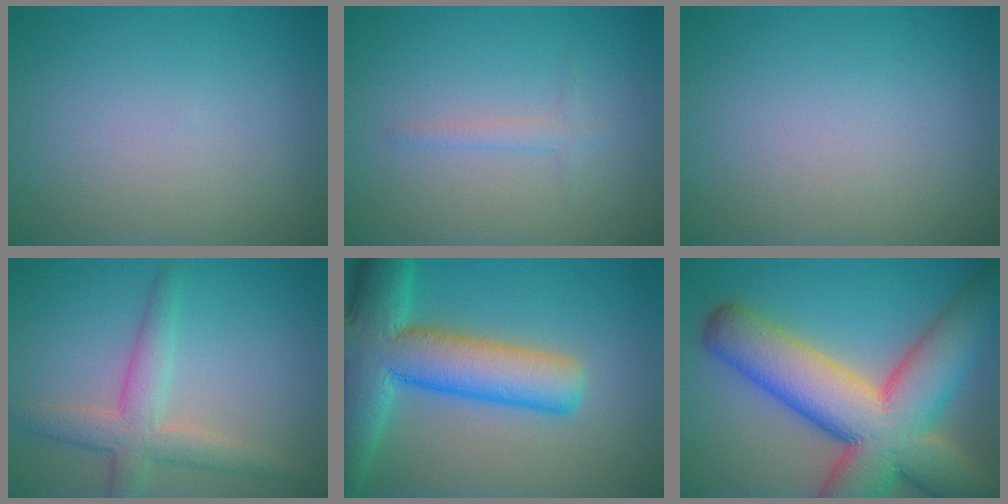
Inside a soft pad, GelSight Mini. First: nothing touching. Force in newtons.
{"total": 1.1, "press": 1.1, "slide": 0.1}
{"total": 0.0}
{"total": 4.2, "press": 4.2, "slide": 0.2}
{"total": 11.1, "press": 11.1, "slide": 0.6}
{"total": 15.7, "press": 15.7, "slide": 1.1}